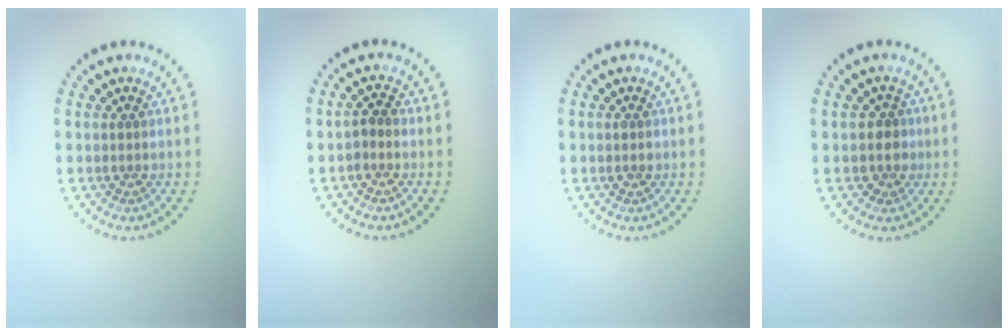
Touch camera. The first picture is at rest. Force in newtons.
{"total": 1.2, "press": 1.0, "slide": 0.6}
{"total": 1.0, "press": 1.0, "slide": 0.0}
{"total": 2.2, "press": 1.9, "slide": 1.2}